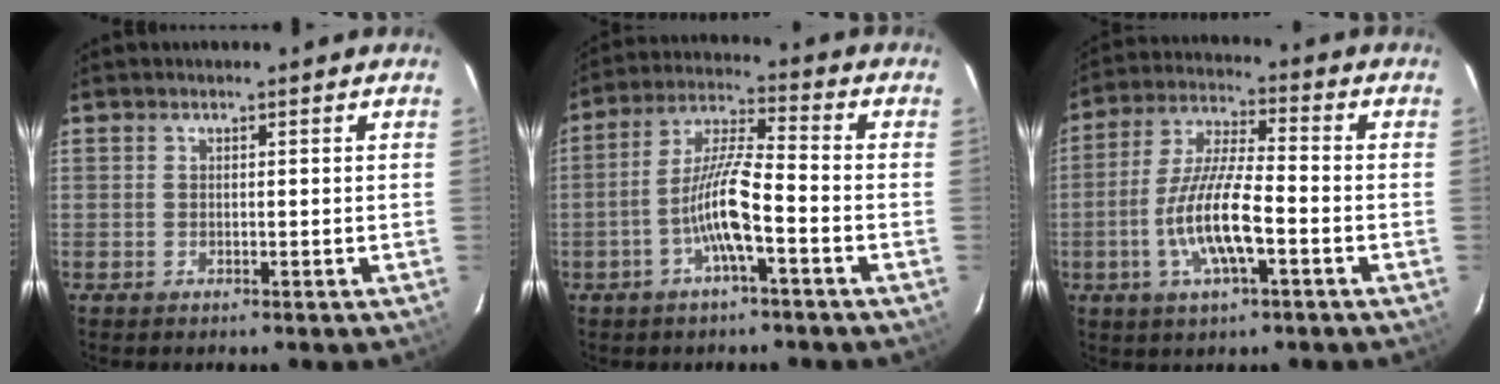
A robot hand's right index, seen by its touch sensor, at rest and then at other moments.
{"total": 9.4, "force": [-3.9, 1.0, 8.5], "torque": [-0.177, 0.008, -0.075]}
{"total": 12.2, "force": [-4.0, 2.9, 11.2], "torque": [-0.232, -0.003, -0.076]}